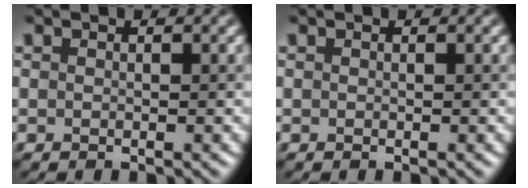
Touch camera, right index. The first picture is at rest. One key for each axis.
{"total": 0.0}